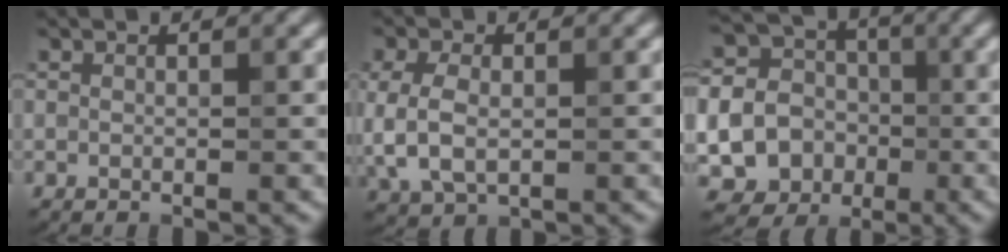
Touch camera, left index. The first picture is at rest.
{"total": 3.9, "force": [0.0, 2.5, 3.0], "torque": [-0.075, 0.004, 0.000]}
{"total": 18.9, "force": [-3.4, 17.5, 6.4], "torque": [-0.192, -0.003, -0.087]}